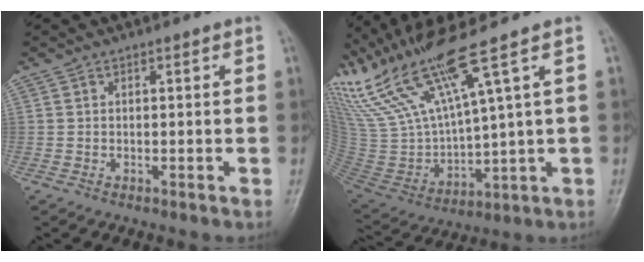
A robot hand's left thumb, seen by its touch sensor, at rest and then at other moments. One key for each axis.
{"total": 19.7, "fx": 13.4, "fy": 1.7, "fz": 14.3, "tx": -0.289, "ty": -0.051, "tz": 0.273}